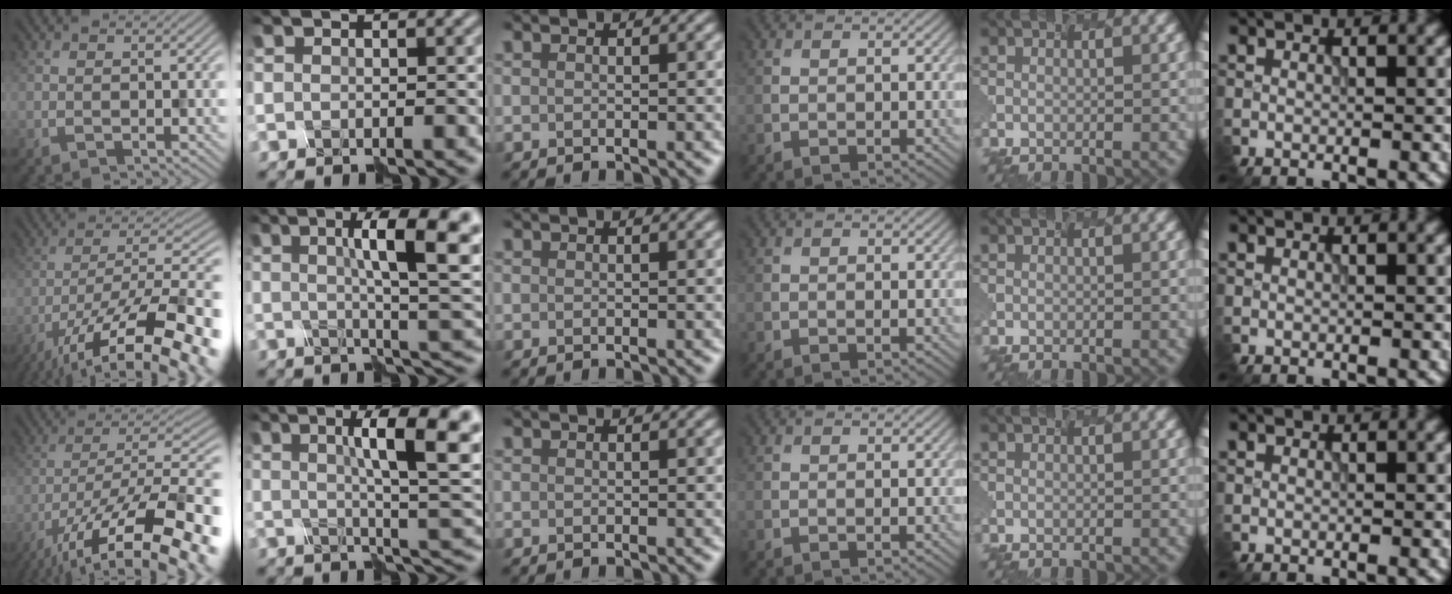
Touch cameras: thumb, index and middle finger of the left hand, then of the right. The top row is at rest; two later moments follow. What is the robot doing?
{"motion": "assemble", "object": "spray bottle"}